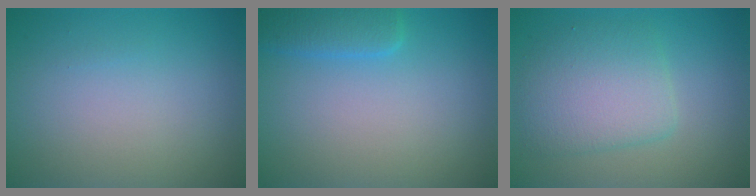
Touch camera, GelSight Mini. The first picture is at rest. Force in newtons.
{"total": 2.5, "press": 2.5, "slide": 0.3}
{"total": 4.6, "press": 4.6, "slide": 0.1}